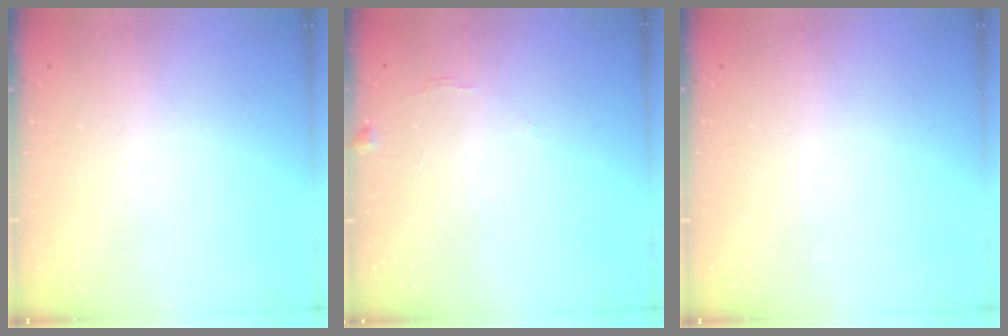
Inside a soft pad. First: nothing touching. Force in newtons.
{"total": 6.5, "press": 6.5, "slide": 0.3}
{"total": 0.0}